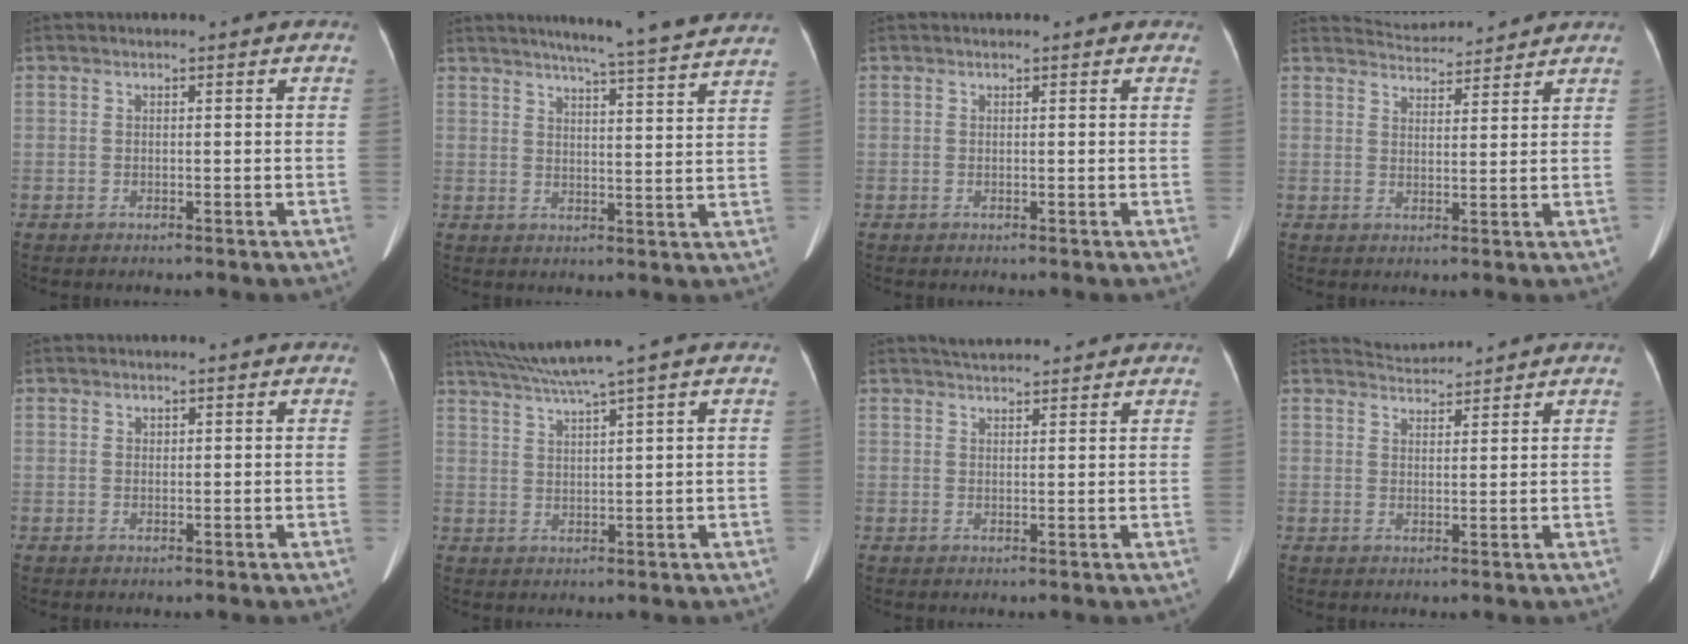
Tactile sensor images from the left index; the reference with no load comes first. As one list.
[{"total": 16.6, "force": [15.0, -0.8, 7.1], "torque": [-0.112, -0.021, 0.178]}, {"total": 1.0, "force": [0.8, 0.5, 0.4], "torque": [-0.008, 0.013, 0.003]}, {"total": 6.4, "force": [6.4, 0.5, 0.2], "torque": [-0.012, 0.020, 0.093]}, {"total": 0.0}, {"total": 6.1, "force": [4.8, -2.0, 3.2], "torque": [-0.062, 0.005, 0.092]}, {"total": 4.9, "force": [4.6, 0.9, 1.5], "torque": [-0.024, 0.030, 0.070]}, {"total": 3.1, "force": [3.0, -0.3, -0.6], "torque": [0.000, 0.009, 0.060]}]